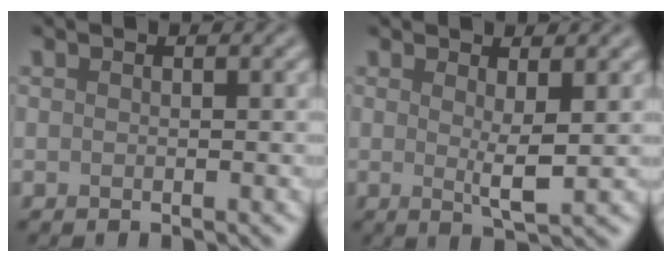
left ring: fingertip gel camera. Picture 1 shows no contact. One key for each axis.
{"total": 2.5, "fx": 0.6, "fy": 0.4, "fz": 2.4, "tx": -0.044, "ty": -0.013, "tz": 0.011}